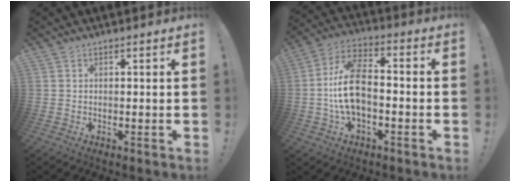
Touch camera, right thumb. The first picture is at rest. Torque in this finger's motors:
{"motor_torque": [1.87, 1.57, 0.21, 0.00, 0.34]}